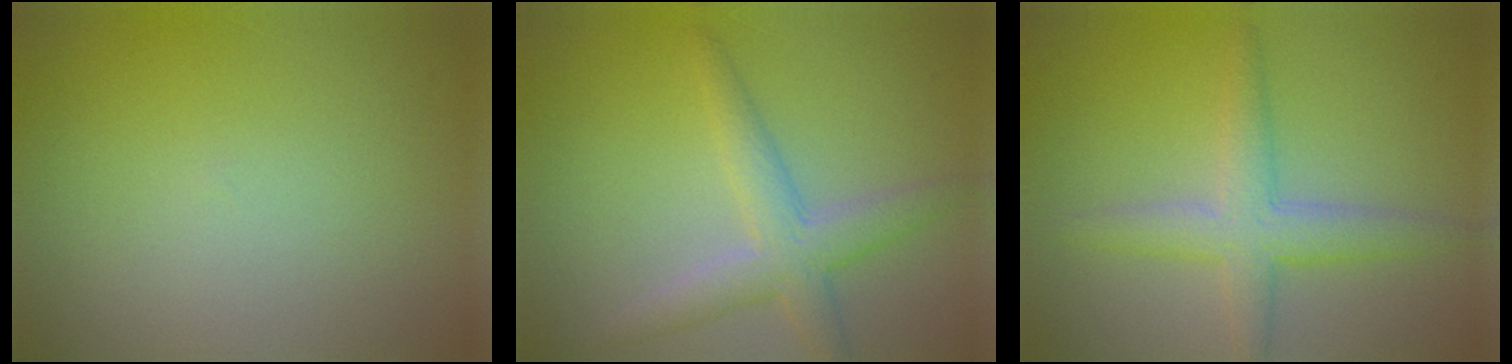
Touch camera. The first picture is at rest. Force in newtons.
{"total": 3.7, "press": 3.7, "slide": 0.1}
{"total": 3.6, "press": 3.6, "slide": 0.1}